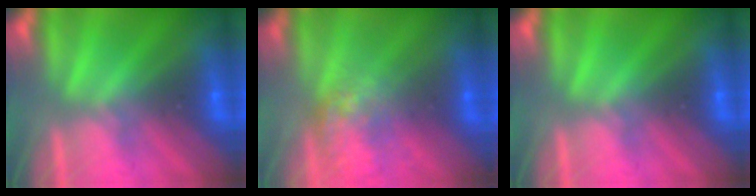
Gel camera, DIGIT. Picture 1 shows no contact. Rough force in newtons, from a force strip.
{"total": 4.5}
{"total": 0.0}